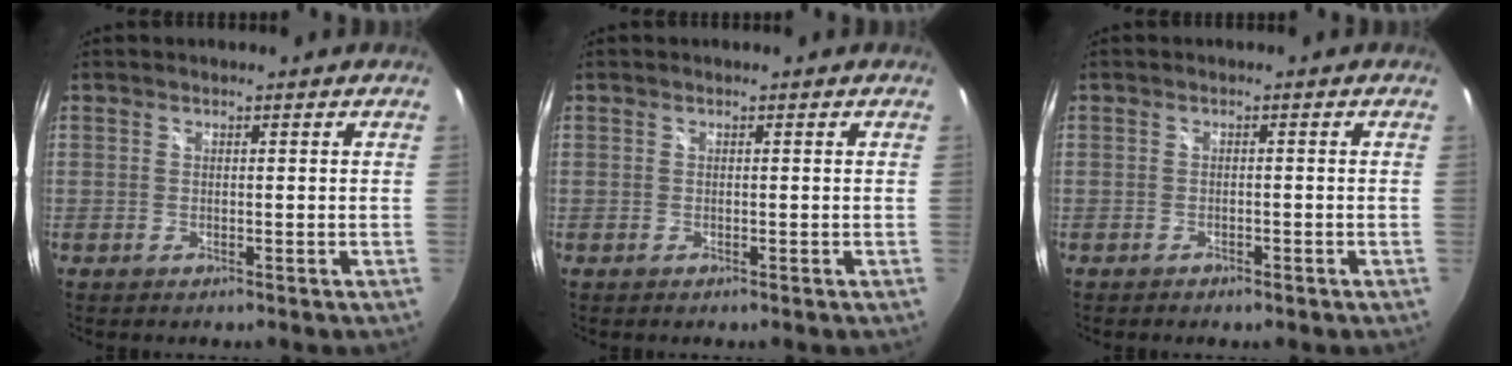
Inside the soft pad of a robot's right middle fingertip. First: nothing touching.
{"total": 0.0}
{"total": 1.9, "force": [-1.5, 0.8, 0.8], "torque": [-0.017, -0.007, -0.022]}